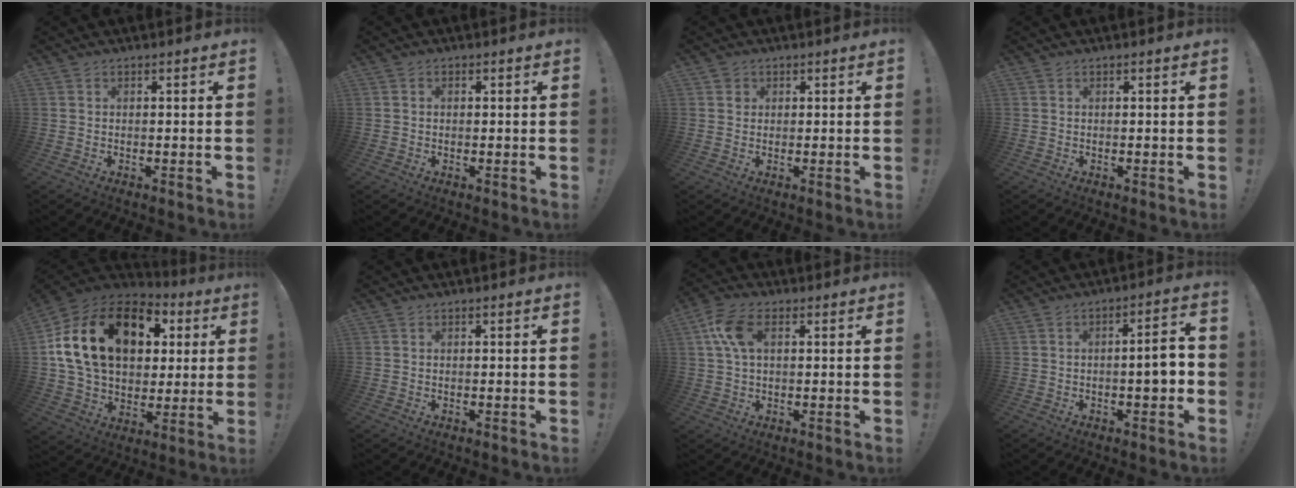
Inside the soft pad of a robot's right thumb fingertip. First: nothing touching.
{"total": 0.6, "force": [-0.2, 0.5, 0.2], "torque": [-0.011, 0.005, -0.003]}
{"total": 1.9, "force": [0.4, 1.8, 0.4], "torque": [0.002, -0.001, 0.005]}
{"total": 0.0}
{"total": 23.9, "force": [7.8, 15.8, 16.1], "torque": [-0.276, -0.014, 0.151]}
{"total": 0.0}
{"total": 8.9, "force": [2.4, 5.1, 6.9], "torque": [-0.148, 0.006, 0.046]}
{"total": 6.3, "force": [-1.5, 1.3, 6.0], "torque": [-0.083, 0.003, -0.028]}